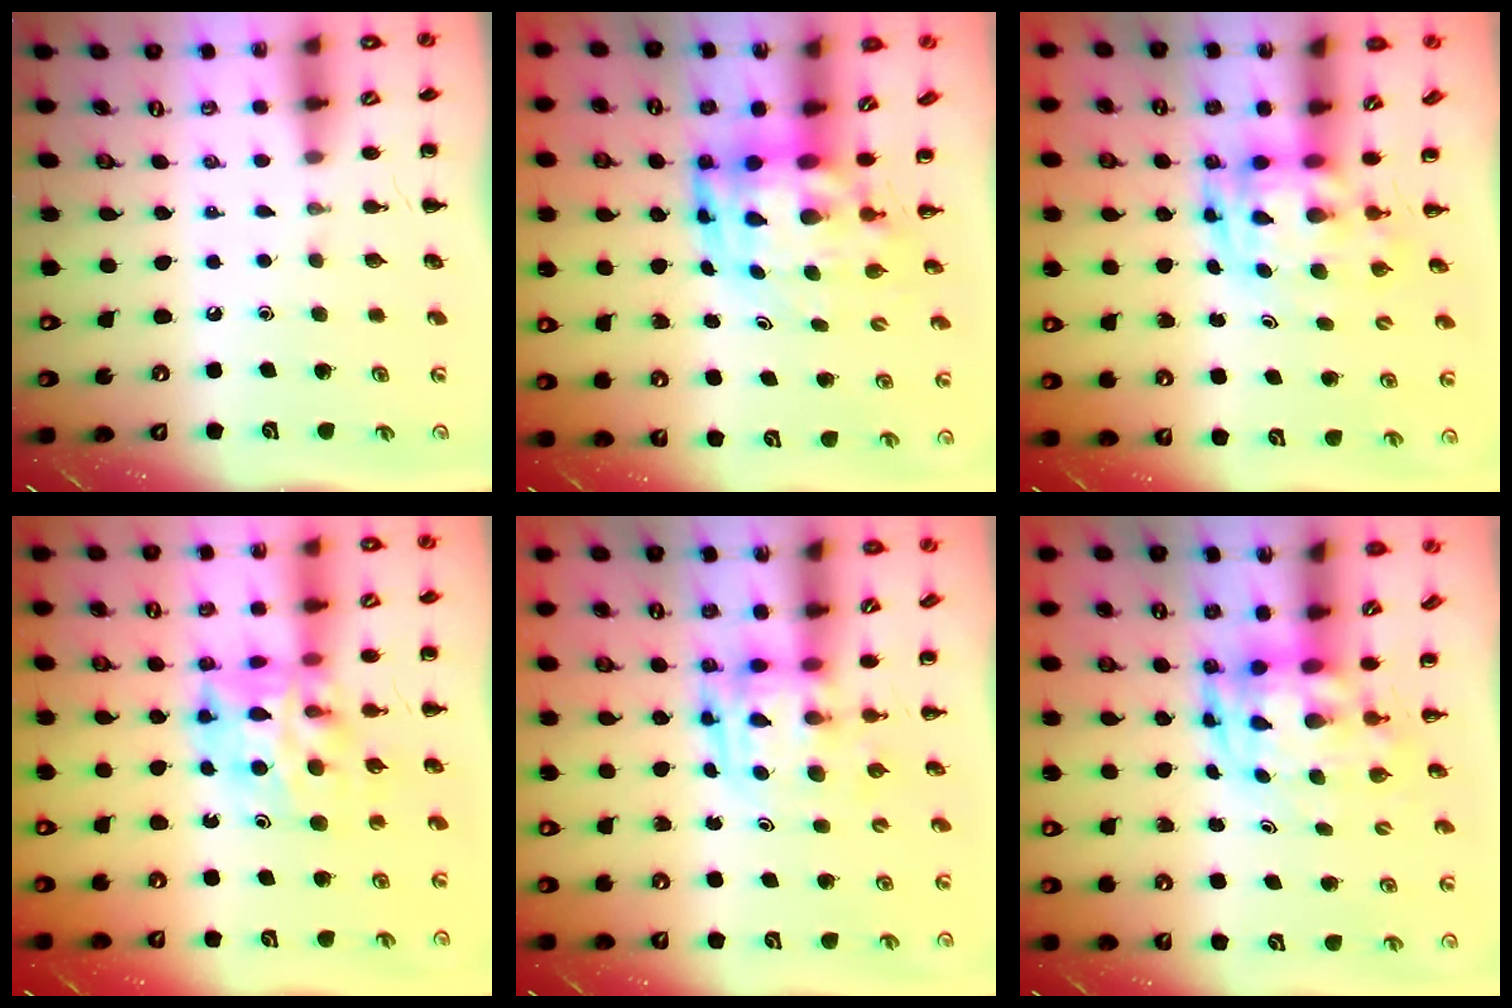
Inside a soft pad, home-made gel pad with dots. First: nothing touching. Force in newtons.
{"total": 5.8, "press": 5.5, "slide": 1.8}
{"total": 3.1, "press": 3.0, "slide": 0.6}
{"total": 12.3, "press": 11.8, "slide": 3.7}
{"total": 3.8, "press": 3.8, "slide": 0.7}
{"total": 3.4, "press": 3.3, "slide": 0.9}